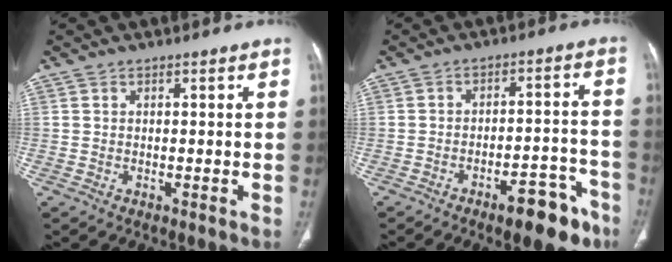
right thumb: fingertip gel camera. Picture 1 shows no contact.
{"total": 11.0, "force": [-7.0, 4.0, 7.6], "torque": [-0.076, 0.052, -0.093]}